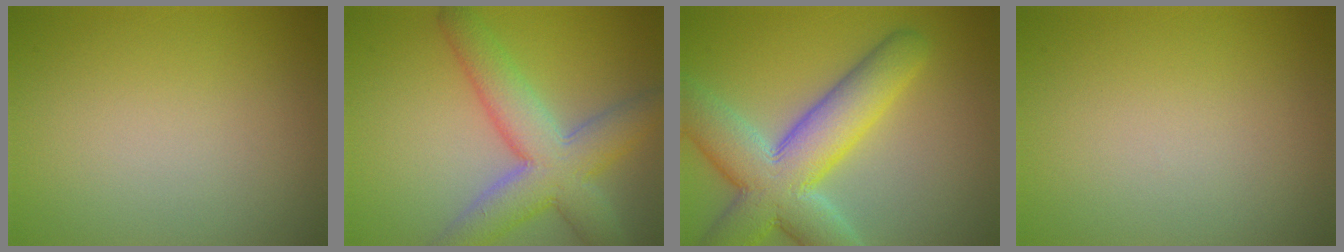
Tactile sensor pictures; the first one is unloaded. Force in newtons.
{"total": 7.6, "press": 7.6, "slide": 0.6}
{"total": 10.3, "press": 10.2, "slide": 1.0}
{"total": 0.0}